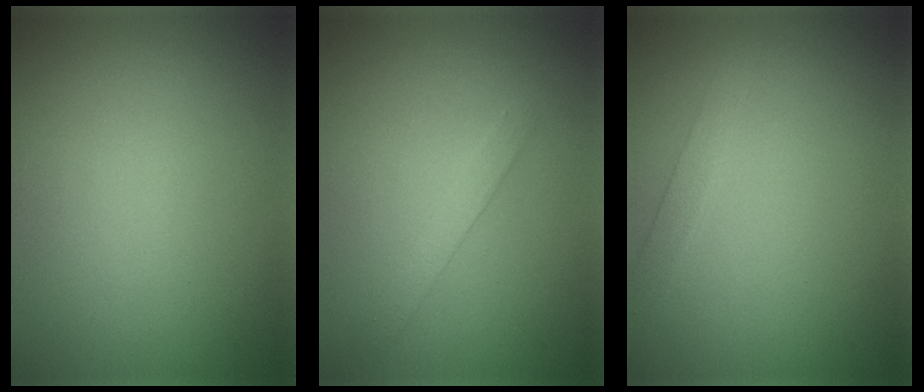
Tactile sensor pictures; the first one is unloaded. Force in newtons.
{"total": 1.6, "press": 1.6, "slide": 0.0}
{"total": 1.9, "press": 1.9, "slide": 0.0}